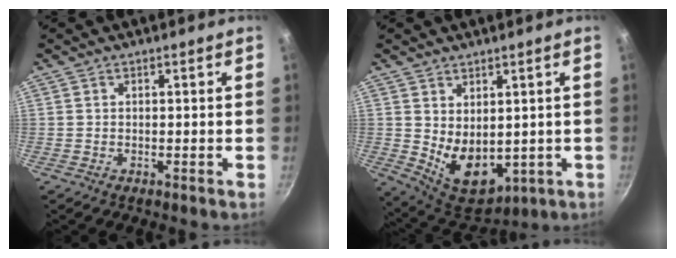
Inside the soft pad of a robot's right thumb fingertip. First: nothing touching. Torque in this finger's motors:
{"motor_torque": [-0.30, 0.64, 0.08, 0.03, 0.30]}